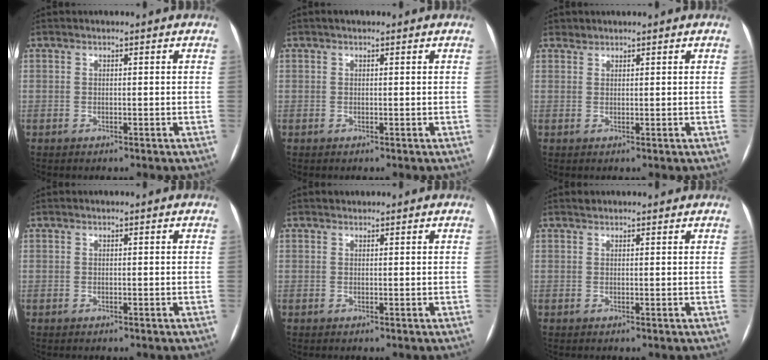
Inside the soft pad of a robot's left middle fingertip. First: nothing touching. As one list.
[{"total": 0.9, "force": [0.6, 0.5, 0.5], "torque": [-0.012, 0.011, 0.009]}, {"total": 0.9, "force": [0.7, 0.5, -0.2], "torque": [0.005, 0.000, 0.010]}, {"total": 0.0}, {"total": 0.8, "force": [0.6, 0.4, 0.0], "torque": [-0.004, 0.005, 0.010]}, {"total": 1.9, "force": [1.8, 0.7, 0.3], "torque": [-0.004, 0.022, 0.026]}]